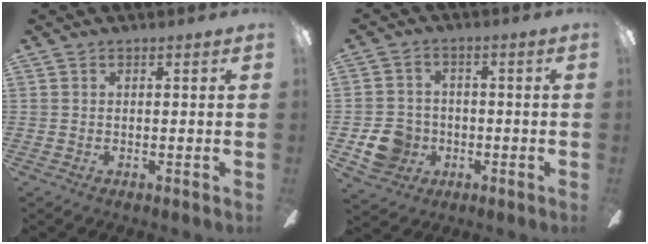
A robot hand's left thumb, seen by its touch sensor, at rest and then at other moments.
{"total": 8.3, "force": [-2.3, 7.5, 2.8], "torque": [-0.064, 0.018, -0.038]}